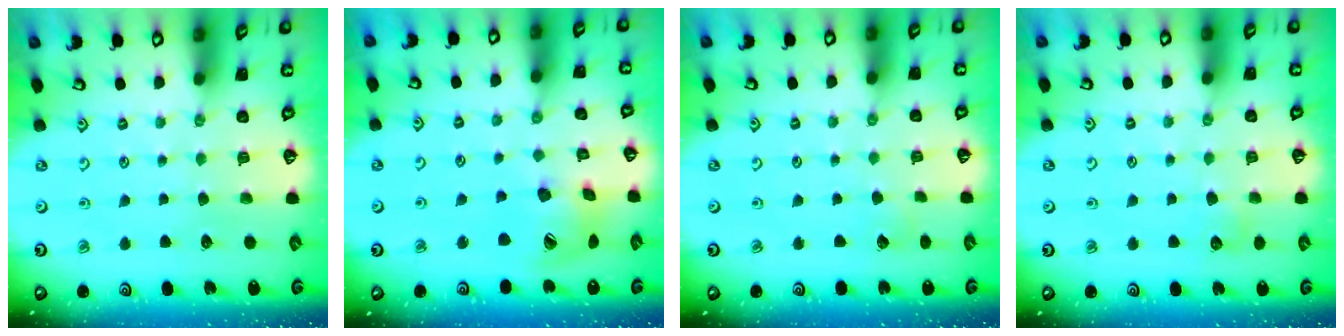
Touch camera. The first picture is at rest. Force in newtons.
{"total": 15.5, "press": 15.3, "slide": 2.2}
{"total": 2.9, "press": 2.9, "slide": 0.2}
{"total": 5.2, "press": 5.2, "slide": 0.6}